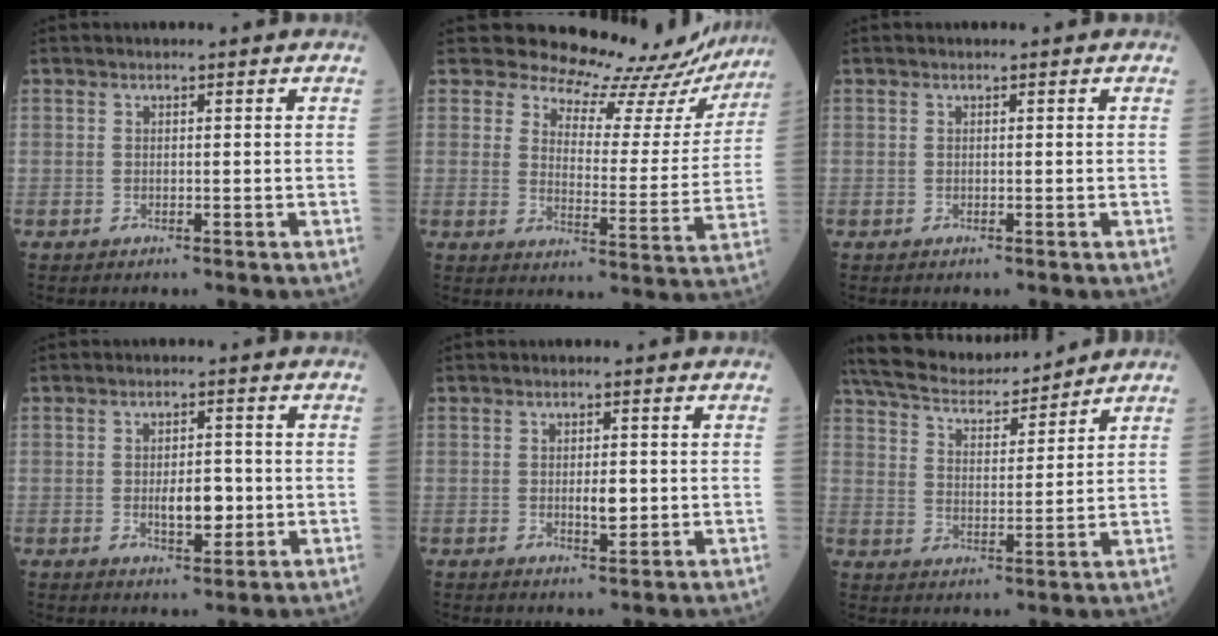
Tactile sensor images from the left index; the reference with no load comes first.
{"total": 16.5, "force": [15.9, 4.0, 1.8], "torque": [-0.009, -0.067, 0.174]}
{"total": 0.0}
{"total": 4.7, "force": [-0.6, 2.0, 4.2], "torque": [-0.070, -0.002, -0.006]}
{"total": 2.7, "force": [0.0, 1.0, 2.5], "torque": [-0.045, -0.002, 0.002]}
{"total": 14.4, "force": [13.3, 2.6, 4.9], "torque": [-0.092, 0.021, 0.229]}